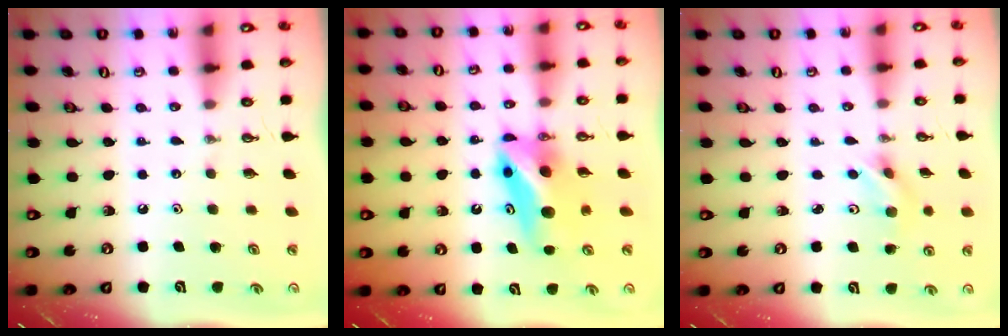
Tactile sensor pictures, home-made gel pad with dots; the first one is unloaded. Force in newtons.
{"total": 10.3, "press": 6.9, "slide": 7.7}
{"total": 4.4, "press": 3.7, "slide": 2.4}